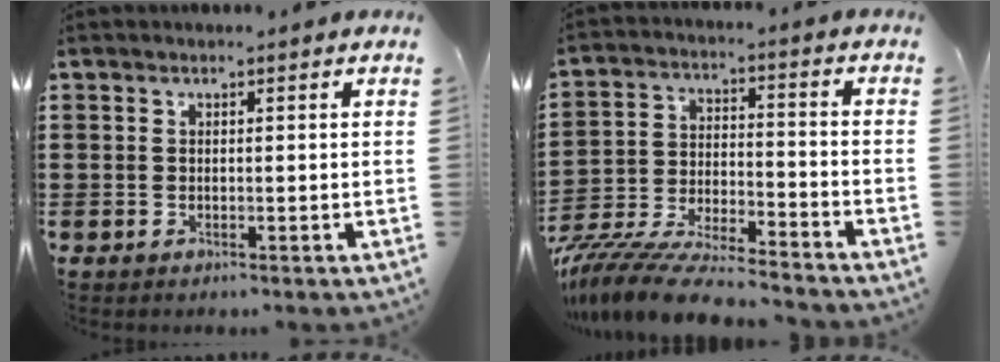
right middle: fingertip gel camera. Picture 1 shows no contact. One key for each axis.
{"total": 10.0, "fx": -9.5, "fy": 0.7, "fz": 3.0, "tx": -0.061, "ty": 0.012, "tz": -0.188}